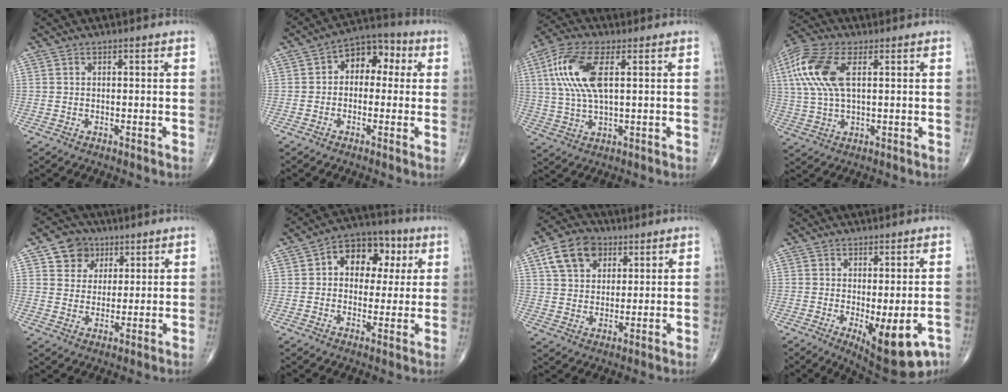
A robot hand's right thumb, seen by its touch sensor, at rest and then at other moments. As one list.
[{"total": 8.7, "force": [1.3, 6.0, 6.2], "torque": [-0.046, 0.033, 0.004]}, {"total": 12.5, "force": [3.1, 5.0, 11.0], "torque": [-0.248, 0.006, 0.062]}, {"total": 13.7, "force": [3.7, 6.5, 11.5], "torque": [-0.271, 0.013, 0.071]}, {"total": 7.1, "force": [3.5, 5.9, 2.0], "torque": [-0.002, -0.010, 0.056]}, {"total": 12.2, "force": [3.2, 8.7, 8.0], "torque": [-0.064, 0.016, 0.040]}, {"total": 10.5, "force": [4.7, 7.5, 5.8], "torque": [-0.079, -0.006, 0.079]}, {"total": 12.2, "force": [-4.9, 4.6, 10.2], "torque": [-0.120, -0.010, -0.058]}]